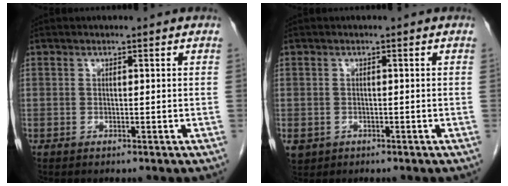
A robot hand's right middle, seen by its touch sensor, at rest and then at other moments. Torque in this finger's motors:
{"motor_torque": [0.39, -0.27, 0.26, 0.04]}